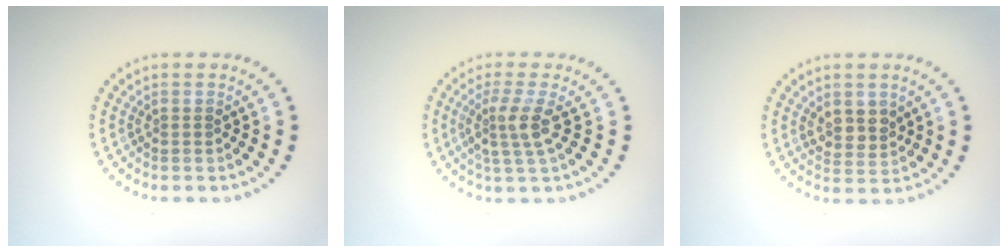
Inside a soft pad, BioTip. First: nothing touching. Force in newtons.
{"total": 2.8, "press": 2.1, "slide": 1.8}
{"total": 2.2, "press": 1.9, "slide": 1.0}